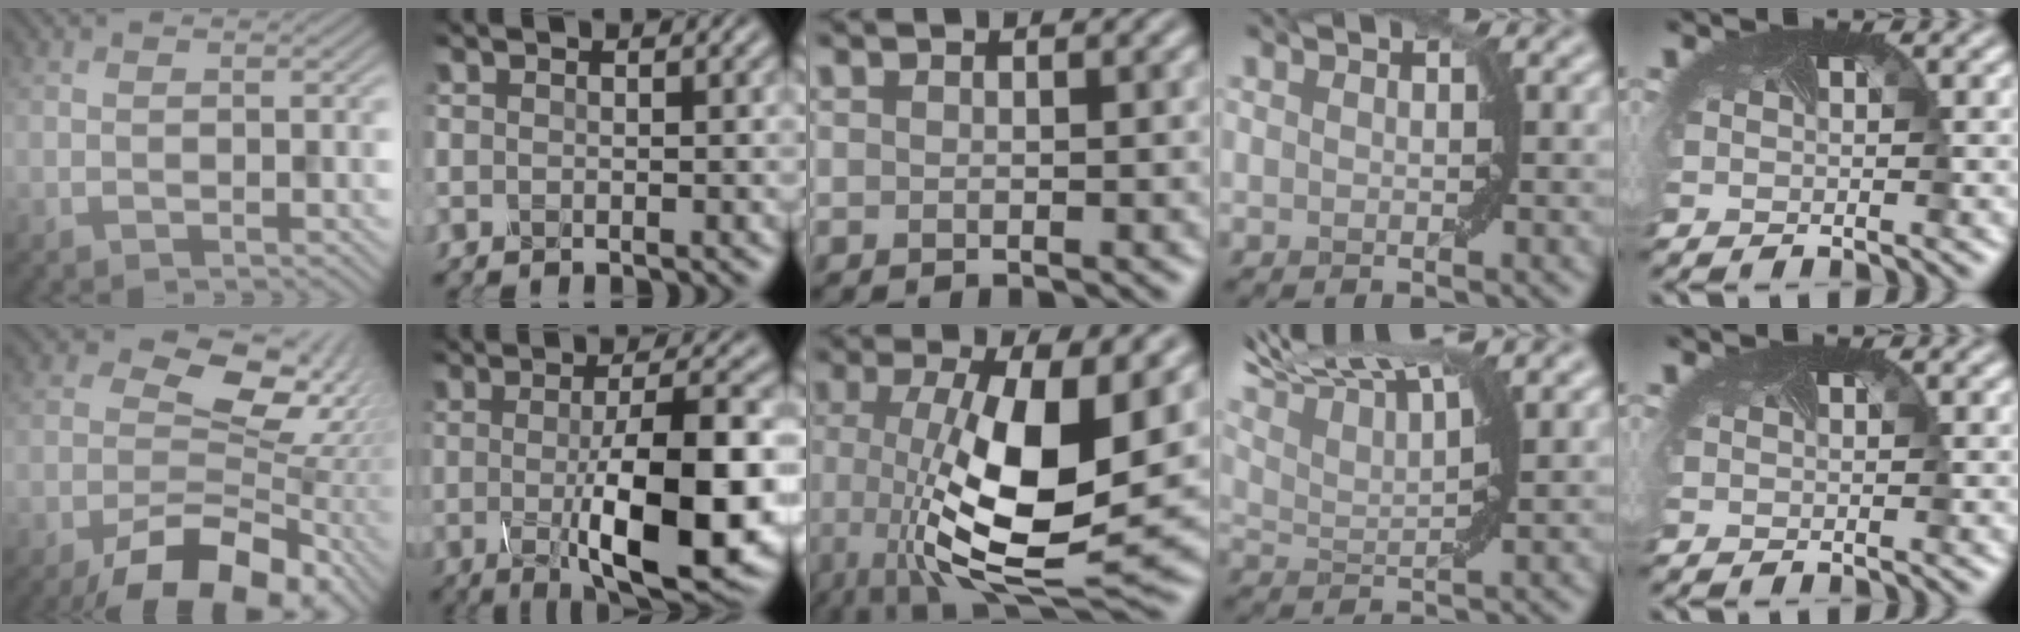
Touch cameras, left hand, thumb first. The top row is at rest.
{"thumb": {"total": 16.8, "force": [-4.1, 10.9, 12.1], "torque": [-0.170, -0.023, -0.050]}, "index": {"total": 13.1, "force": [-1.1, 3.8, 12.5], "torque": [-0.157, -0.011, -0.014]}, "middle": {"total": 11.4, "force": [0.0, 3.6, 10.8], "torque": [-0.186, -0.014, 0.001]}, "ring": {"total": 9.4, "force": [7.3, 2.0, 5.5], "torque": [-0.102, 0.029, 0.104]}}